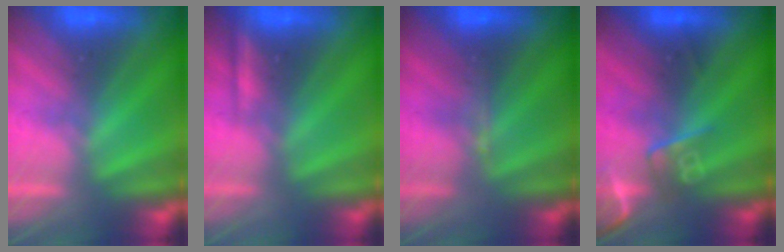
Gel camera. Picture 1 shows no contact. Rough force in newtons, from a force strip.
{"total": 2.3}
{"total": 2.9}
{"total": 2.6}